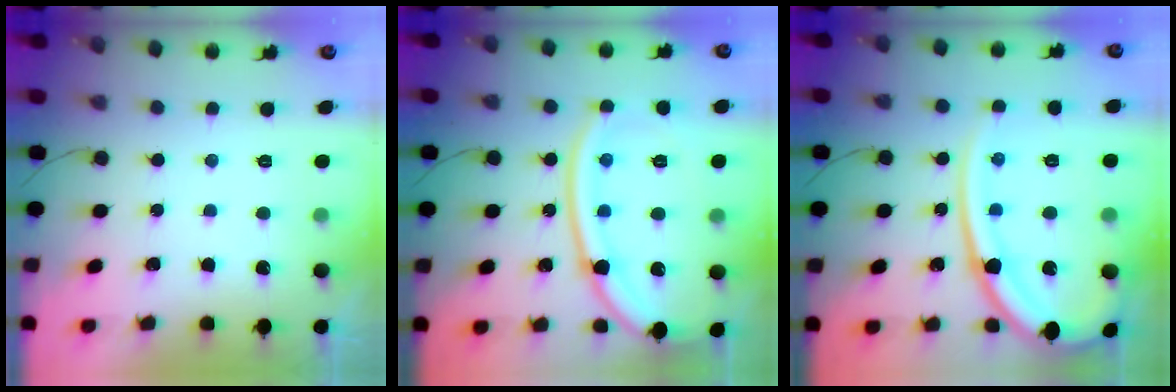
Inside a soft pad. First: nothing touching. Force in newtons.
{"total": 17.2, "press": 17.1, "slide": 1.8}
{"total": 17.5, "press": 17.4, "slide": 1.7}